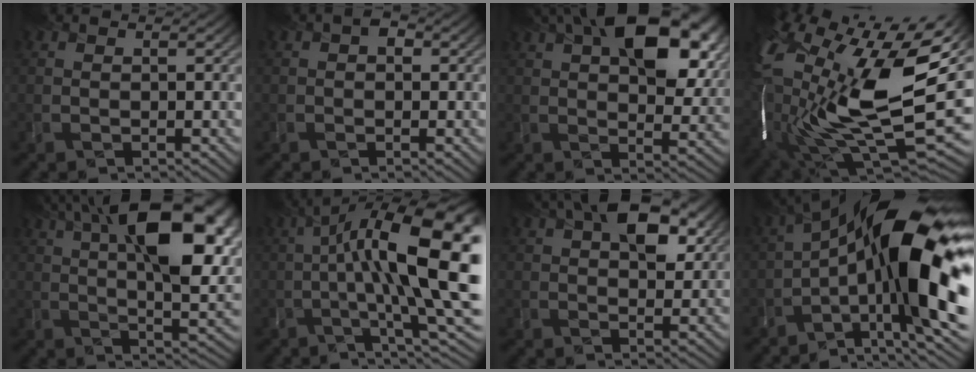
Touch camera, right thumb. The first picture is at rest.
{"total": 1.3, "force": [0.0, 1.0, 0.8], "torque": [-0.004, -0.002, -0.001]}
{"total": 16.9, "force": [7.3, 8.5, 12.7], "torque": [-0.178, 0.023, 0.093]}
{"total": 20.5, "force": [2.7, 11.5, 16.7], "torque": [-0.367, -0.077, 0.076]}
{"total": 18.9, "force": [6.6, 7.3, 16.1], "torque": [-0.228, 0.031, 0.094]}
{"total": 18.5, "force": [0.7, 5.7, 17.6], "torque": [-0.269, 0.019, 0.019]}
{"total": 9.0, "force": [3.8, 4.5, 6.8], "torque": [-0.106, 0.015, 0.060]}
{"total": 18.1, "force": [-2.0, 6.7, 16.7], "torque": [-0.248, 0.019, -0.046]}